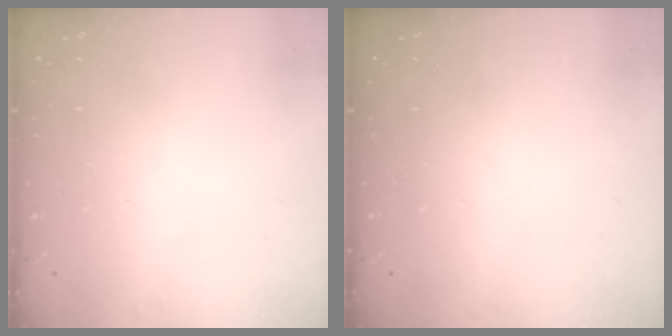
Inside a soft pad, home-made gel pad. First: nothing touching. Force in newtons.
{"total": 0.0}